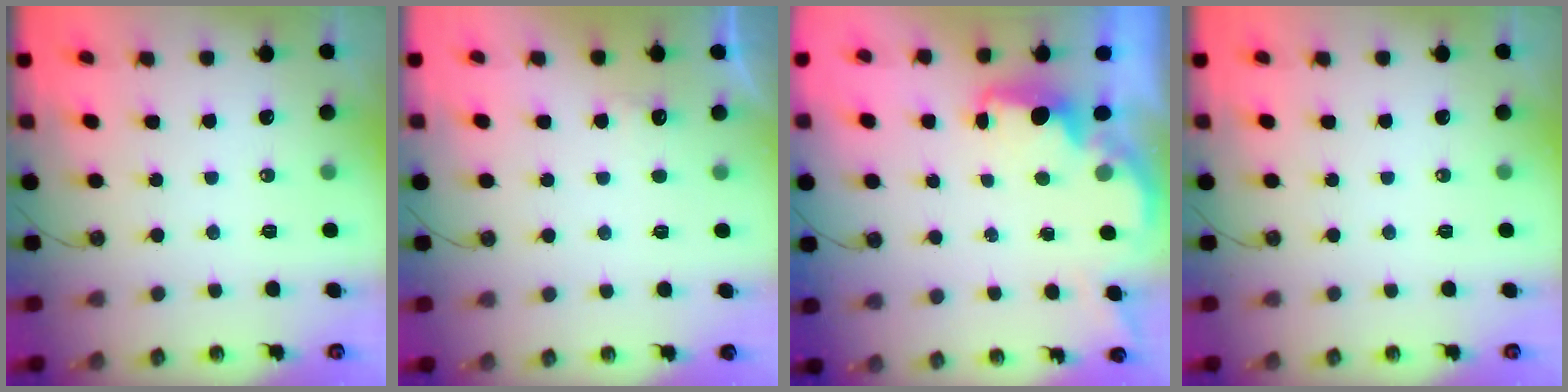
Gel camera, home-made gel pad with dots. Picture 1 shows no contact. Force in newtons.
{"total": 5.3, "press": 5.2, "slide": 1.1}
{"total": 2.2, "press": 2.1, "slide": 0.8}
{"total": 0.0}